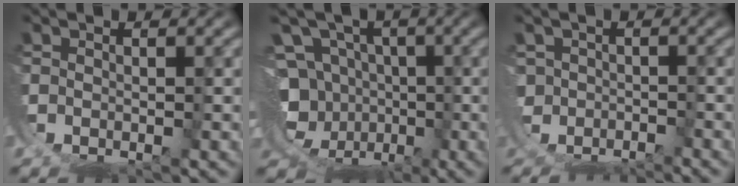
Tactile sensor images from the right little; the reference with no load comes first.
{"total": 13.7, "force": [-0.3, 12.6, 5.3], "torque": [-0.129, -0.057, -0.001]}
{"total": 2.6, "force": [-2.3, 1.1, -0.5], "torque": [-0.011, -0.030, -0.022]}